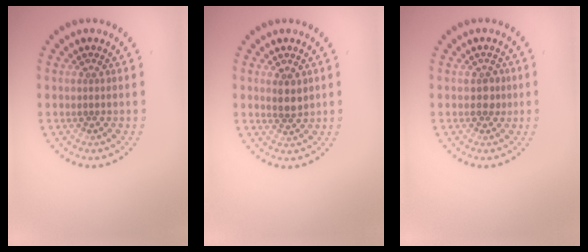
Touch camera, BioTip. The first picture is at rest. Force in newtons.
{"total": 1.8, "press": 1.6, "slide": 0.7}
{"total": 1.2, "press": 1.1, "slide": 0.4}